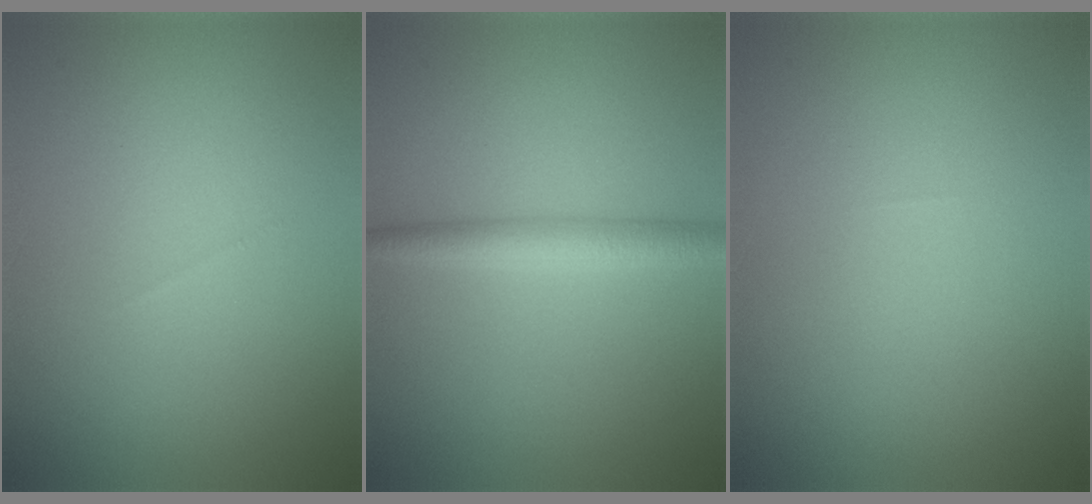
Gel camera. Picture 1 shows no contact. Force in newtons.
{"total": 2.9, "press": 2.9, "slide": 0.1}
{"total": 0.0}